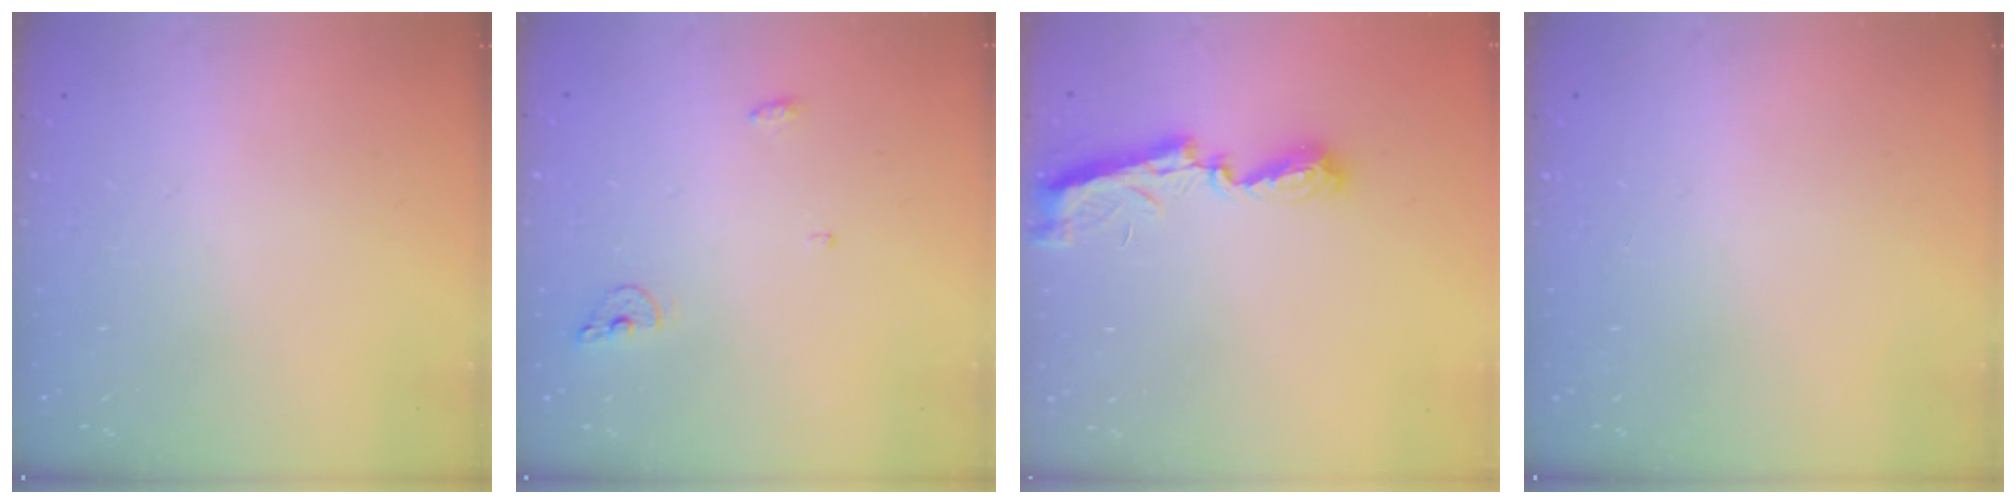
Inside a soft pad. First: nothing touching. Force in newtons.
{"total": 5.6, "press": 5.5, "slide": 1.0}
{"total": 7.6, "press": 7.5, "slide": 0.3}
{"total": 0.0}